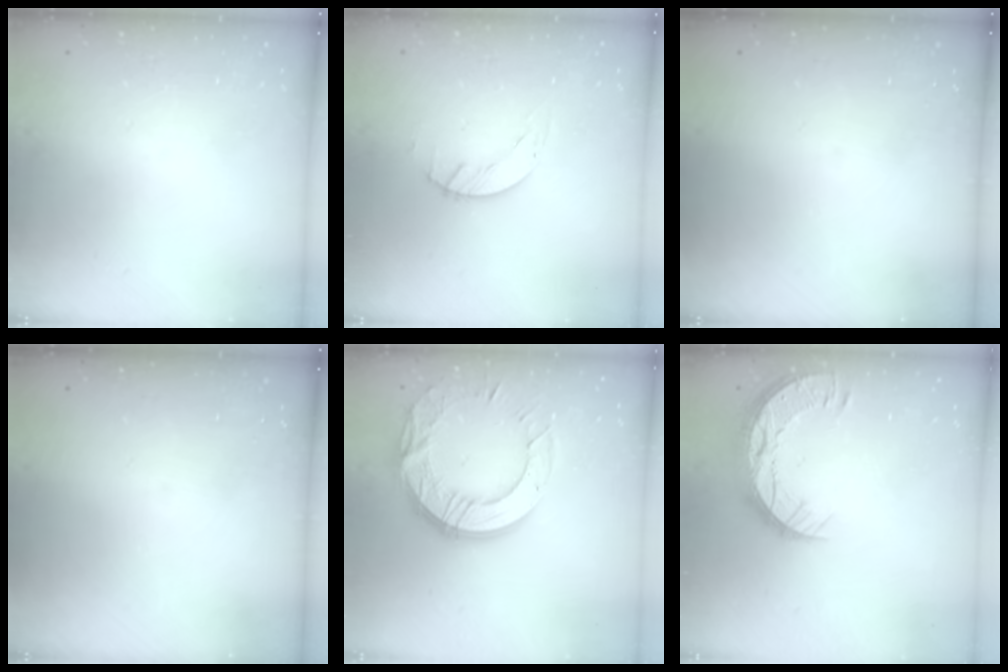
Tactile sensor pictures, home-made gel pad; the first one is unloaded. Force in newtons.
{"total": 1.5, "press": 1.4, "slide": 0.1}
{"total": 0.0}
{"total": 0.0}
{"total": 18.4, "press": 18.3, "slide": 1.1}
{"total": 11.7, "press": 11.7, "slide": 0.8}